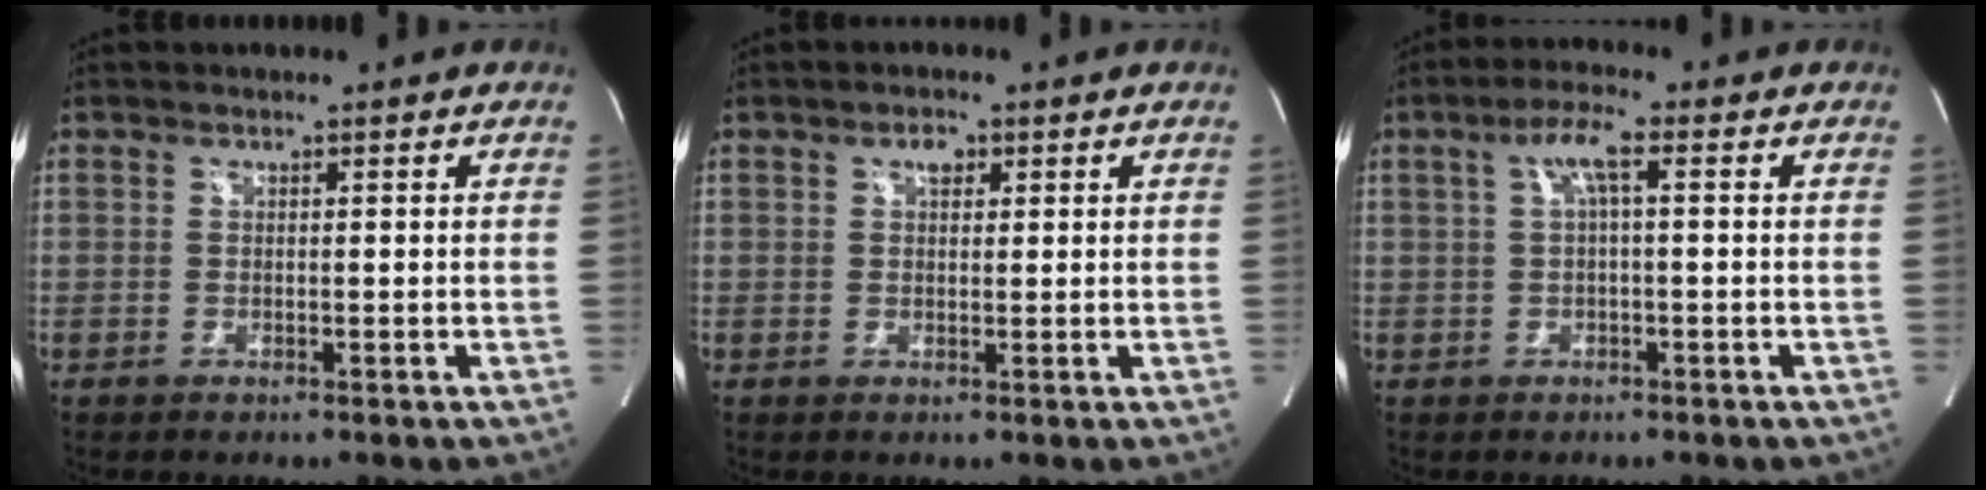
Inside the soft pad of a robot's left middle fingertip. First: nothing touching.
{"total": 1.8, "force": [0.9, 1.0, 1.2], "torque": [-0.024, 0.003, 0.015]}
{"total": 4.2, "force": [1.1, 0.3, 4.0], "torque": [-0.082, 0.011, 0.022]}